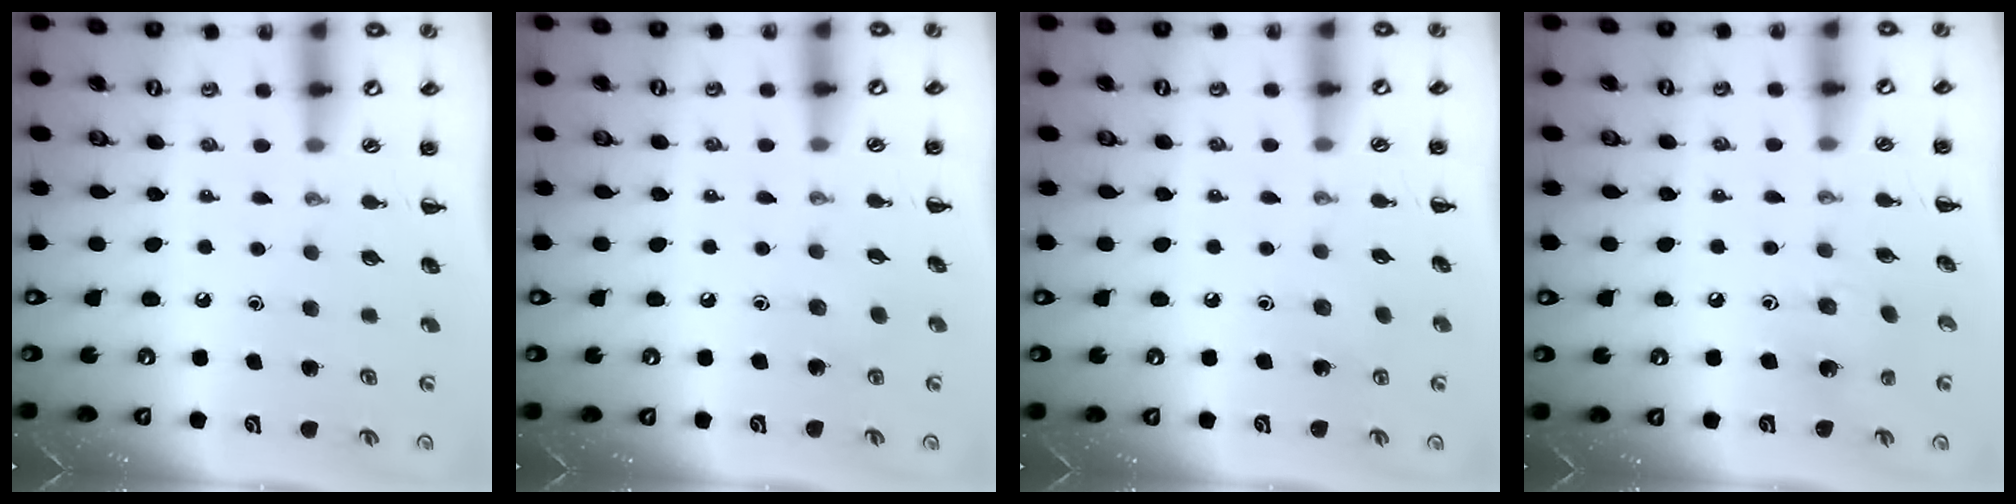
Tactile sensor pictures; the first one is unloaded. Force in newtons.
{"total": 5.2, "press": 4.9, "slide": 1.7}
{"total": 3.0, "press": 2.9, "slide": 0.8}
{"total": 2.8, "press": 2.8, "slide": 0.5}